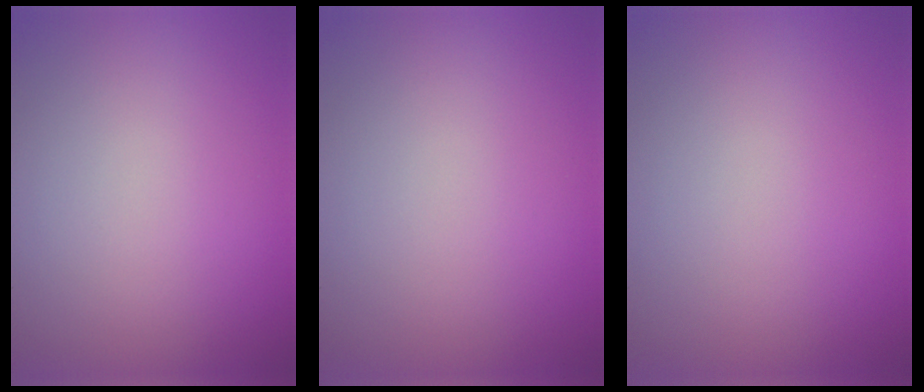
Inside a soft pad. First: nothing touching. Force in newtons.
{"total": 0.0}
{"total": 0.0}